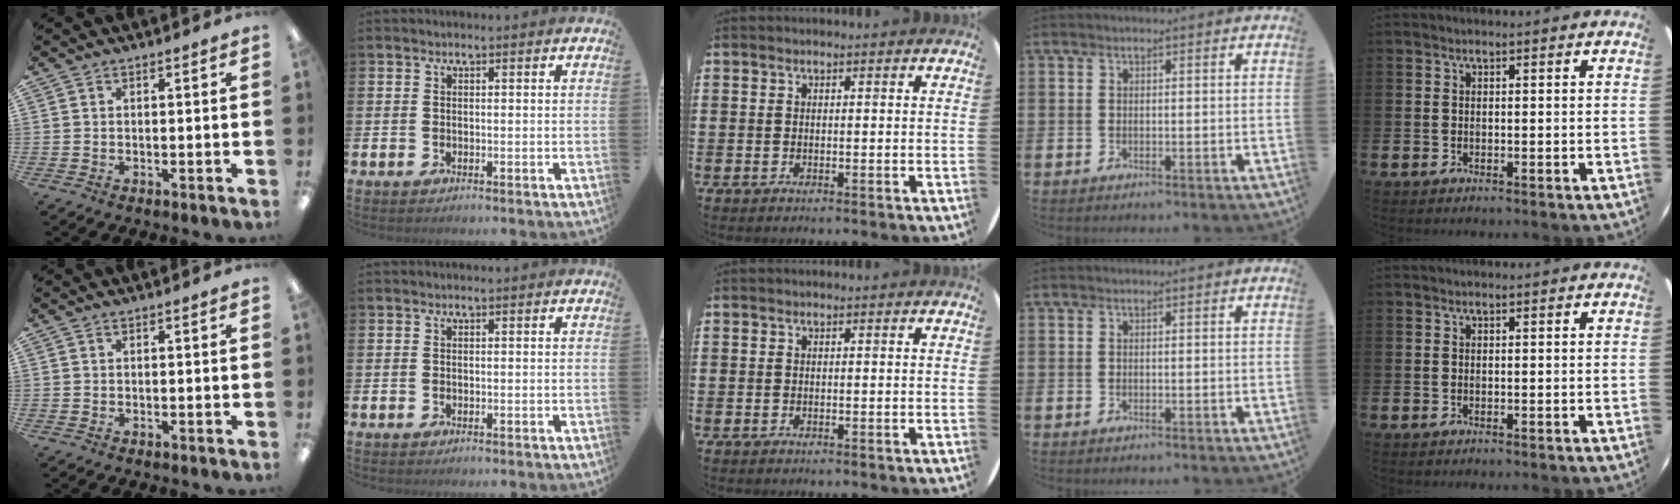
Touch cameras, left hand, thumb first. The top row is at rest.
{}